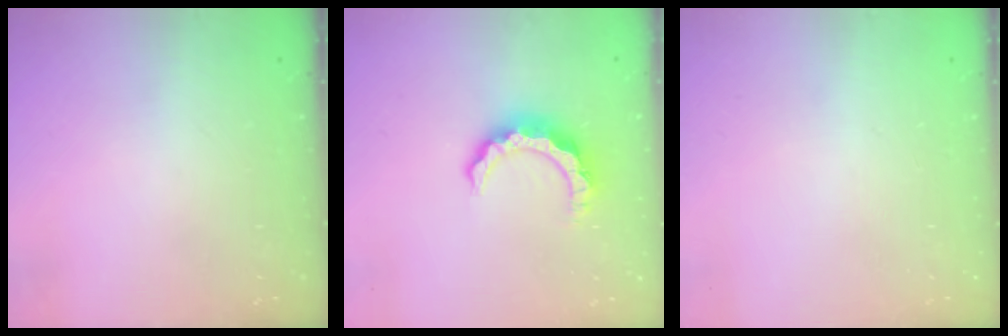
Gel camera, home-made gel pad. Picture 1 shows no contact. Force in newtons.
{"total": 8.3, "press": 8.3, "slide": 0.9}
{"total": 0.0}